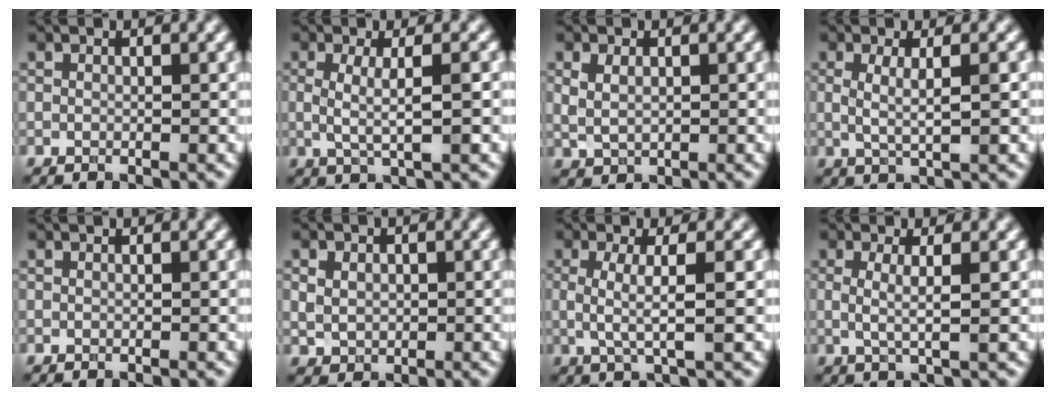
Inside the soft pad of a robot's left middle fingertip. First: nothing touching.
{"total": 3.1, "force": [0.0, 0.7, 3.0], "torque": [-0.055, -0.005, 0.001]}
{"total": 2.2, "force": [0.5, 1.5, 1.5], "torque": [-0.033, -0.003, 0.016]}
{"total": 2.7, "force": [0.2, 0.6, 2.6], "torque": [-0.047, -0.006, 0.004]}
{"total": 0.0}
{"total": 3.2, "force": [0.9, 2.6, 1.6], "torque": [-0.031, 0.006, 0.011]}
{"total": 3.4, "force": [0.0, 0.7, 3.3], "torque": [-0.063, -0.005, 0.000]}
{"total": 2.3, "force": [0.2, 0.5, 2.3], "torque": [-0.043, -0.007, 0.002]}